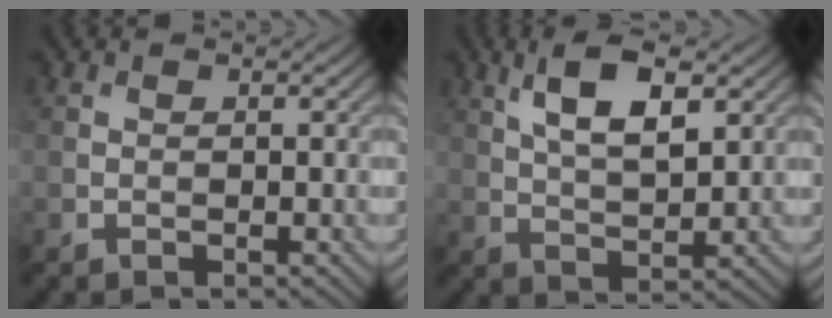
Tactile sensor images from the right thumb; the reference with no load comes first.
{"total": 8.0, "force": [3.7, 3.0, 6.5], "torque": [-0.125, 0.007, 0.069]}